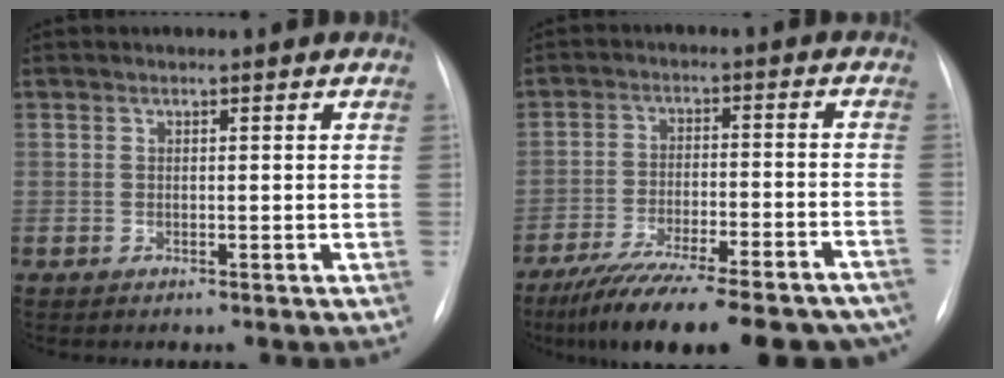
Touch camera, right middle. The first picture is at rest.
{"total": 24.6, "force": [-20.5, 4.8, 12.6], "torque": [-0.151, -0.014, -0.286]}